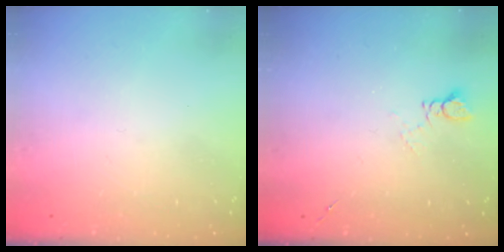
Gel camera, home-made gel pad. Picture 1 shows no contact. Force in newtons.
{"total": 3.7, "press": 3.7, "slide": 0.5}